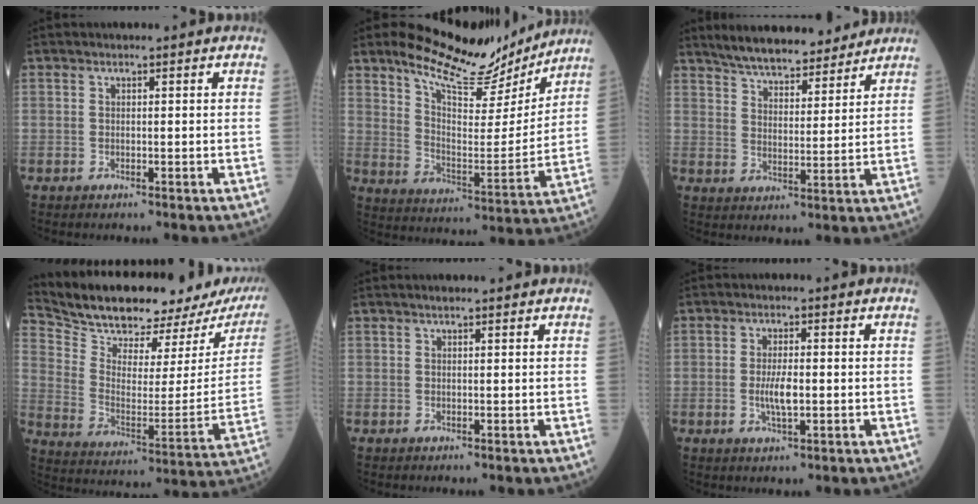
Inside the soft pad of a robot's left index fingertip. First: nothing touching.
{"total": 15.7, "force": [13.8, 3.8, 6.6], "torque": [-0.113, -0.021, 0.212]}
{"total": 14.1, "force": [12.5, 3.2, 5.6], "torque": [-0.078, 0.009, 0.189]}
{"total": 24.2, "force": [21.5, 5.1, 10.0], "torque": [-0.174, -0.049, 0.308]}
{"total": 1.3, "force": [1.0, 0.3, 0.7], "torque": [-0.016, 0.010, 0.015]}
{"total": 3.8, "force": [-0.7, 0.9, 3.6], "torque": [-0.074, -0.007, -0.013]}